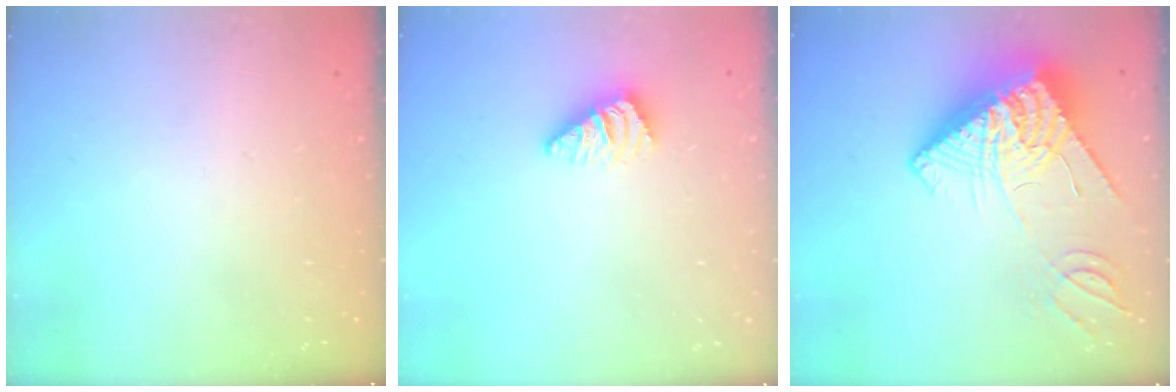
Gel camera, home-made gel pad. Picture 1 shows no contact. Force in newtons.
{"total": 1.0, "press": 1.0, "slide": 0.3}
{"total": 16.6, "press": 16.5, "slide": 2.0}